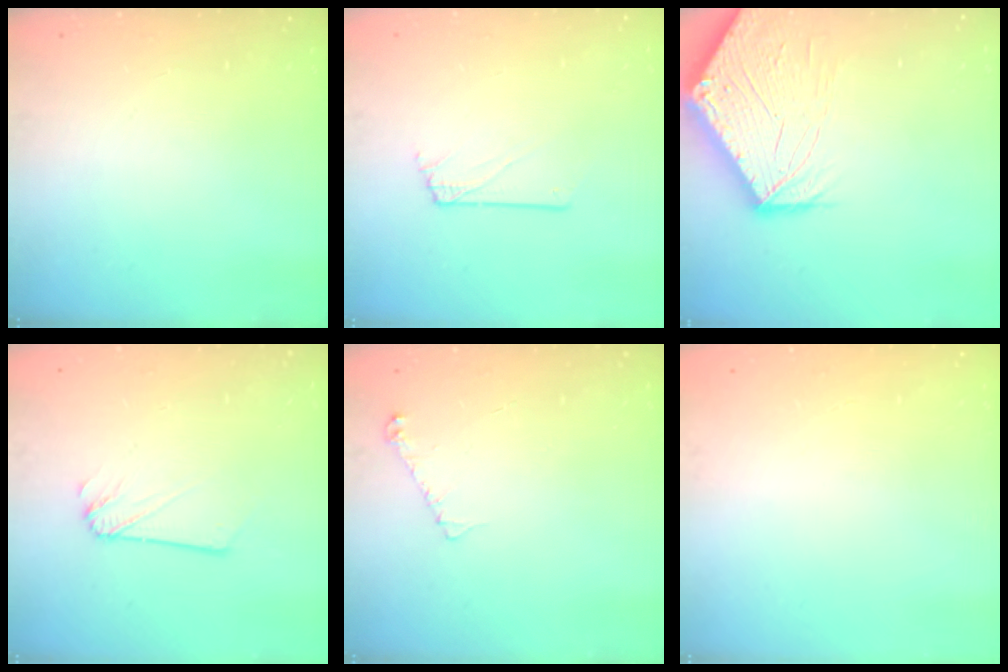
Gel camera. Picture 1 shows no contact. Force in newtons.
{"total": 1.4, "press": 1.4, "slide": 0.2}
{"total": 12.7, "press": 12.6, "slide": 1.7}
{"total": 1.6, "press": 1.6, "slide": 0.1}
{"total": 4.0, "press": 3.9, "slide": 0.5}
{"total": 0.0}